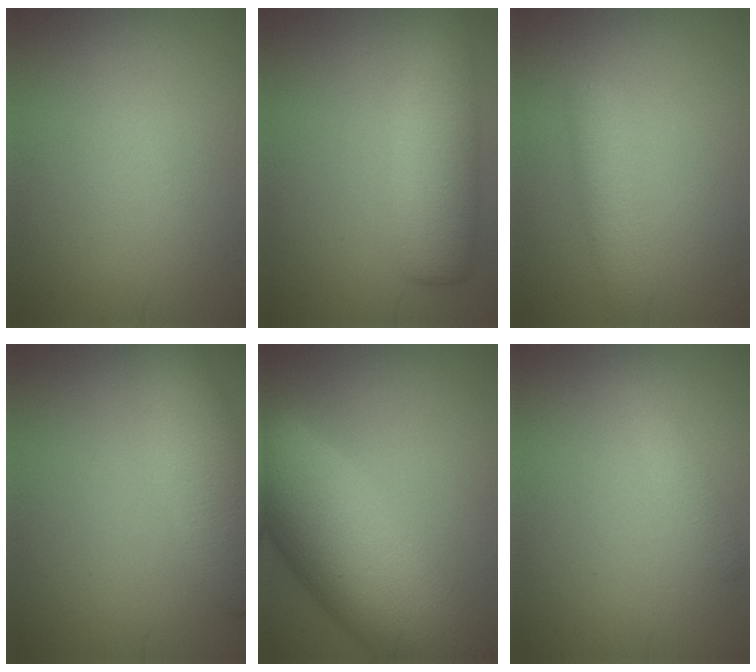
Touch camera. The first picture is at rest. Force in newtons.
{"total": 5.5, "press": 5.5, "slide": 0.2}
{"total": 1.9, "press": 1.9, "slide": 0.1}
{"total": 6.7, "press": 6.7, "slide": 0.6}
{"total": 12.3, "press": 12.3, "slide": 0.5}
{"total": 1.6, "press": 1.6, "slide": 0.1}